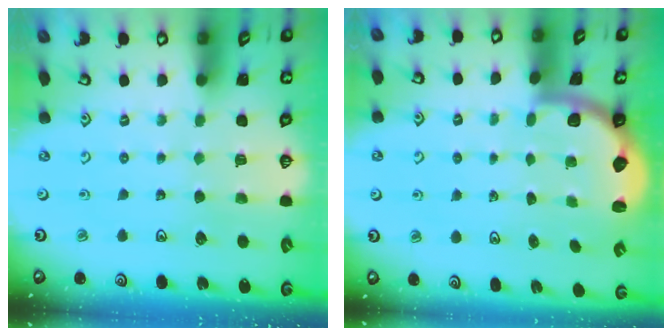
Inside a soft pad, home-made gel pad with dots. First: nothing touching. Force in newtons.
{"total": 2.2, "press": 2.1, "slide": 0.7}